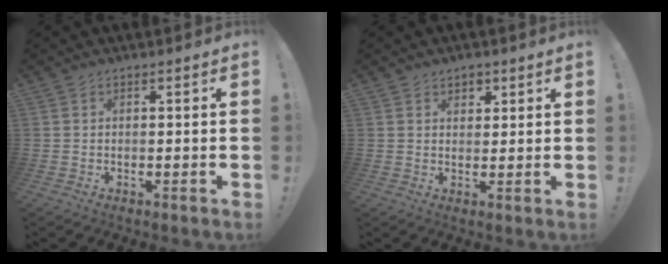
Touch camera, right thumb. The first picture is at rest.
{"total": 2.8, "force": [1.7, 2.1, 0.7], "torque": [0.002, -0.011, 0.028]}